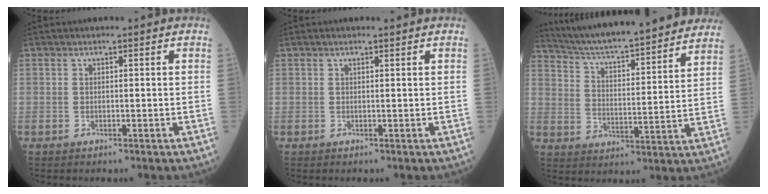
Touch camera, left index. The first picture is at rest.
{"total": 0.7, "force": [0.5, 0.1, 0.4], "torque": [-0.012, 0.003, 0.007]}
{"total": 24.0, "force": [21.7, 2.1, 10.2], "torque": [-0.164, -0.004, 0.304]}